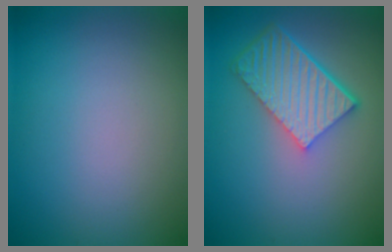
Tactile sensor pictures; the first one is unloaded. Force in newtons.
{"total": 5.9, "press": 4.2, "slide": 4.2}